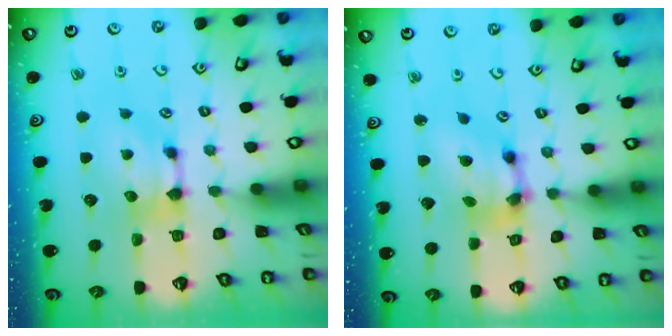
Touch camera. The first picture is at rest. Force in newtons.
{"total": 6.3, "press": 5.9, "slide": 2.3}